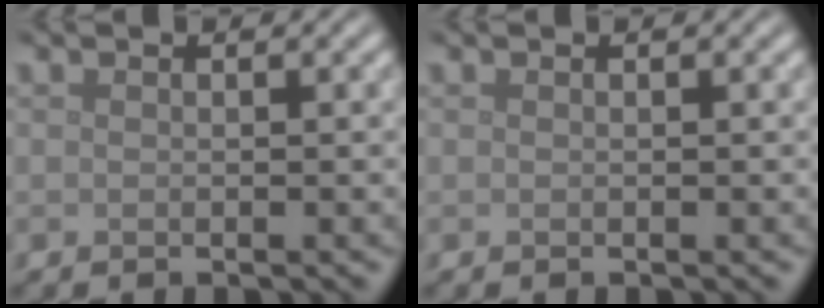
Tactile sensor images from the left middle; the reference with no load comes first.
{"total": 0.0}